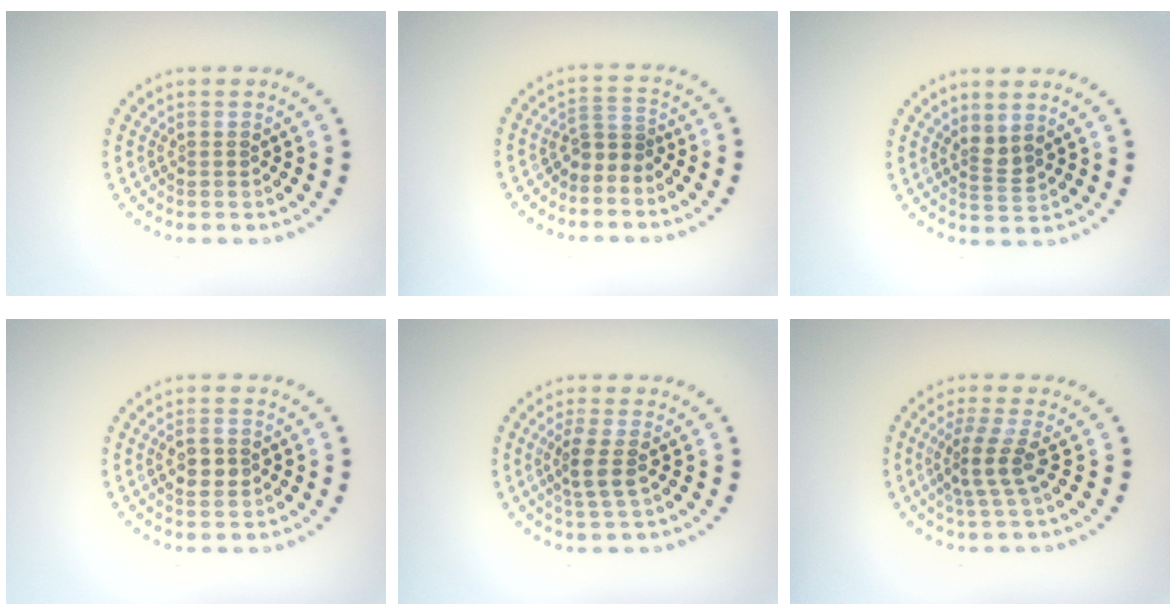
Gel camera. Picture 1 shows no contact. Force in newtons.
{"total": 1.9, "press": 1.2, "slide": 1.5}
{"total": 1.7, "press": 1.4, "slide": 1.1}
{"total": 2.1, "press": 2.1, "slide": 0.1}
{"total": 2.5, "press": 1.9, "slide": 1.5}
{"total": 2.8, "press": 1.9, "slide": 2.0}